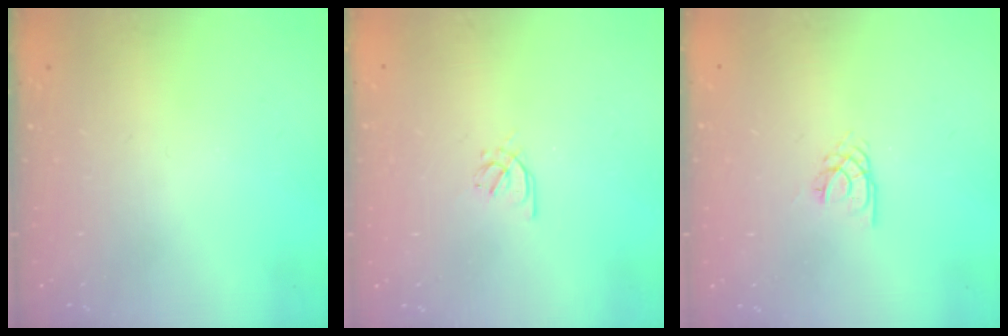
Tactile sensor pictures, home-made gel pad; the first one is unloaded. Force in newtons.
{"total": 2.4, "press": 2.3, "slide": 0.6}
{"total": 2.2, "press": 2.2, "slide": 0.3}